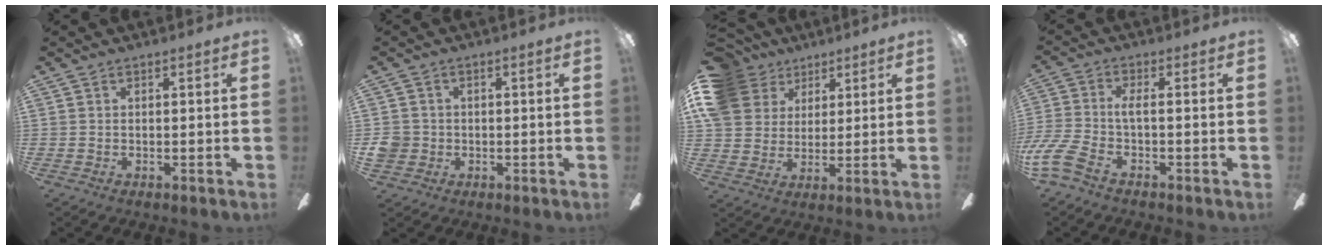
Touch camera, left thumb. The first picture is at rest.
{"total": 4.0, "force": [-0.3, 3.9, 1.0], "torque": [-0.024, 0.005, -0.005]}
{"total": 14.6, "force": [7.5, 11.4, 5.2], "torque": [-0.126, -0.023, 0.148]}
{"total": 7.7, "force": [-3.2, 3.1, 6.3], "torque": [-0.158, -0.008, -0.068]}